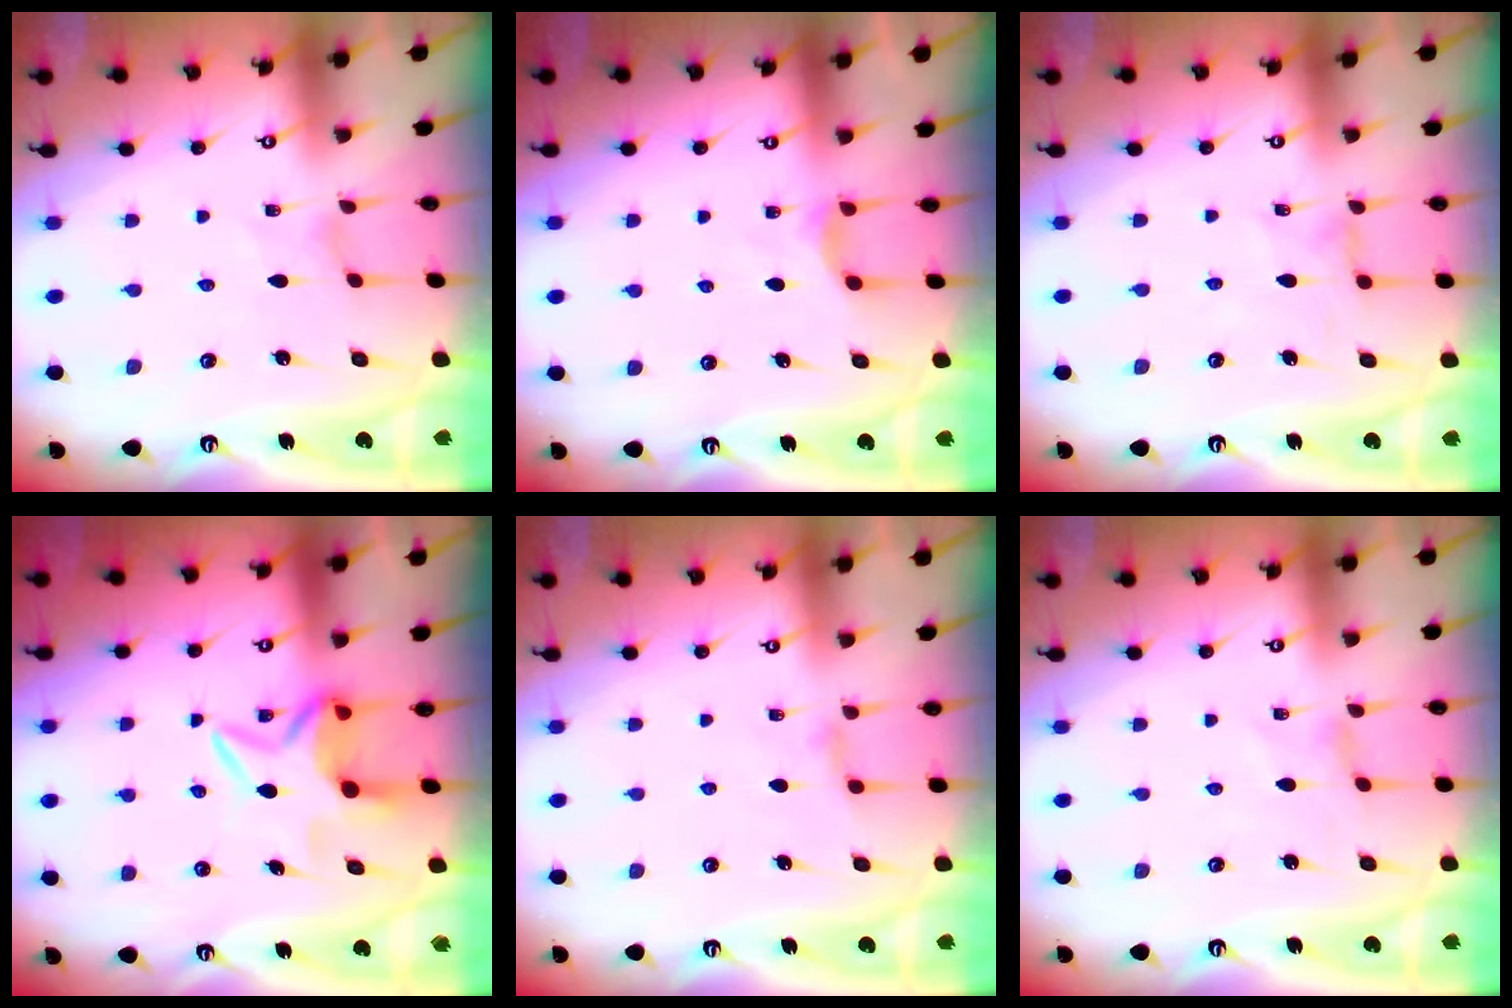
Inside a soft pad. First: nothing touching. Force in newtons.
{"total": 2.6, "press": 2.5, "slide": 0.4}
{"total": 1.2, "press": 1.1, "slide": 0.3}
{"total": 6.9, "press": 6.8, "slide": 1.0}
{"total": 2.4, "press": 2.3, "slide": 0.4}
{"total": 0.0}